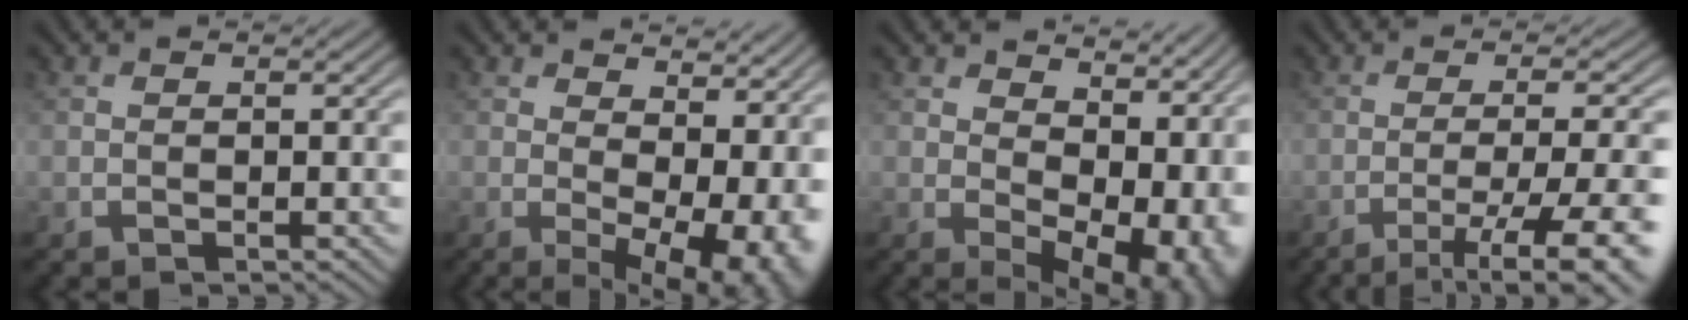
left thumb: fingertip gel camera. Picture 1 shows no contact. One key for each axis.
{"total": 12.5, "fx": 1.4, "fy": 6.5, "fz": 10.5, "tx": -0.115, "ty": -0.017, "tz": 0.060}
{"total": 14.6, "fx": 2.4, "fy": 9.4, "fz": 11.0, "tx": -0.101, "ty": -0.023, "tz": 0.090}
{"total": 10.6, "fx": -5.6, "fy": 2.1, "fz": 8.7, "tx": -0.140, "ty": 0.002, "tz": -0.073}